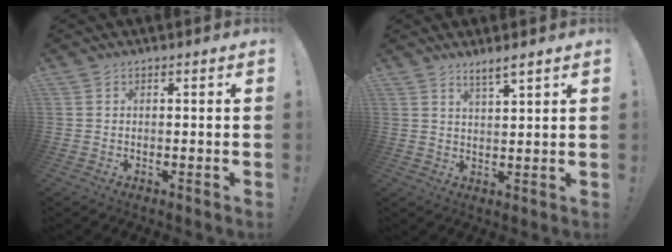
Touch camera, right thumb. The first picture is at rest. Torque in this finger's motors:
{"motor_torque": [-0.05, 0.06, -0.04, 0.05, 0.00]}